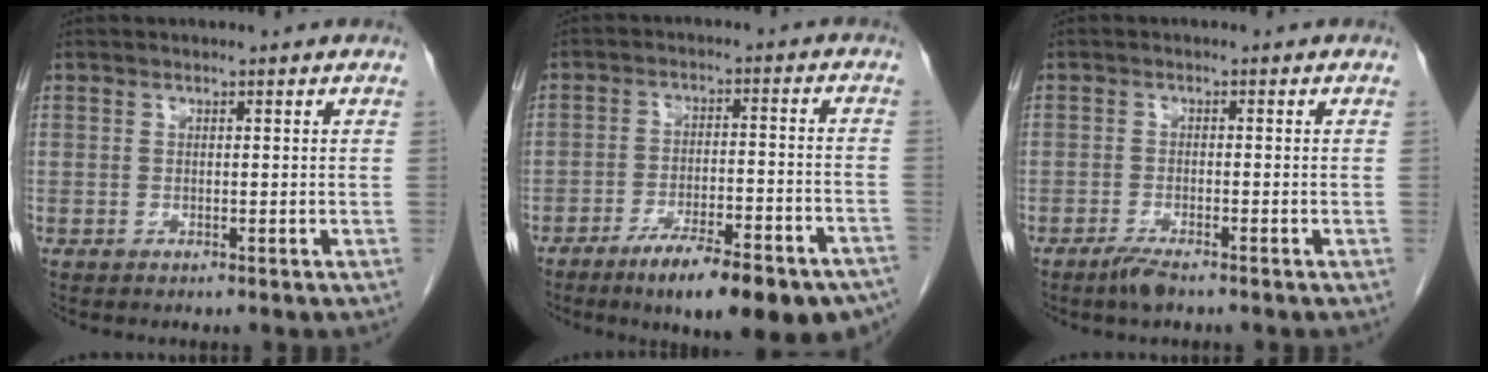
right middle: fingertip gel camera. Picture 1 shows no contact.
{"total": 17.9, "force": [-13.3, 3.7, 11.5], "torque": [-0.100, 0.016, -0.192]}
{"total": 2.6, "force": [-2.0, 0.3, 1.6], "torque": [-0.037, -0.004, -0.038]}